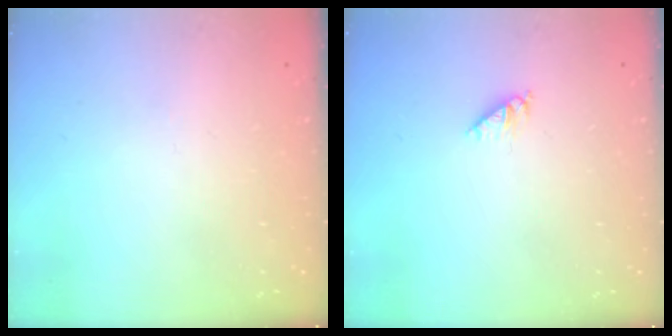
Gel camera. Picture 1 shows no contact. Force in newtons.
{"total": 2.7, "press": 2.7, "slide": 0.4}